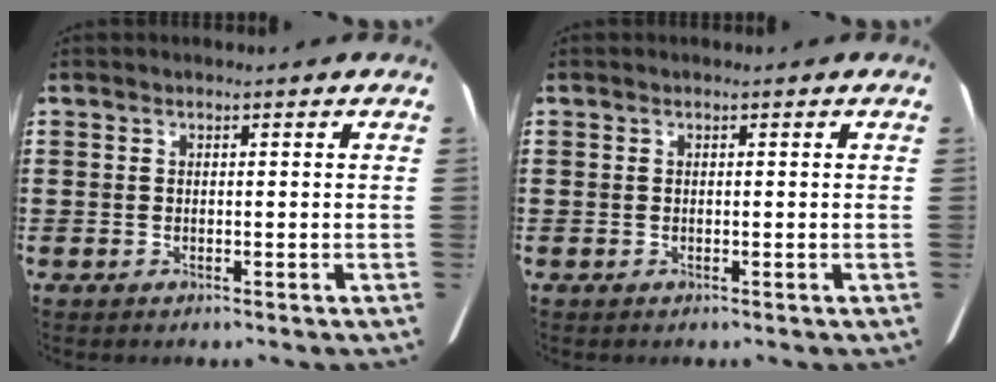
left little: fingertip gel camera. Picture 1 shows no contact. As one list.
[{"total": 0.0}]